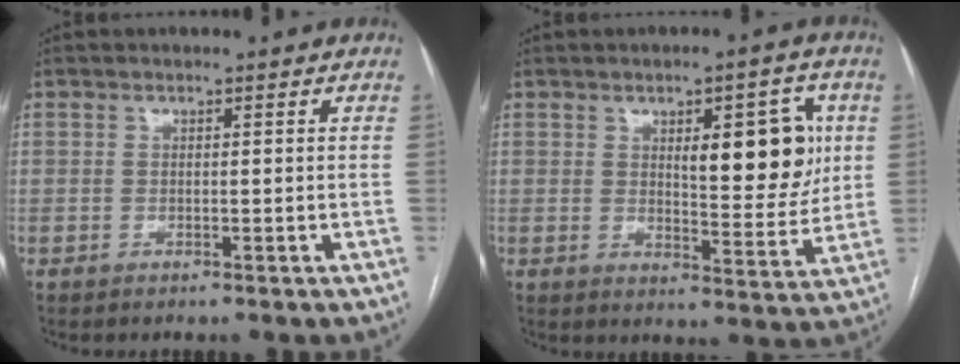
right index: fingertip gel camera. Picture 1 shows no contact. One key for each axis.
{"total": 11.0, "fx": 2.9, "fy": 3.5, "fz": 10.1, "tx": -0.134, "ty": 0.007, "tz": 0.047}